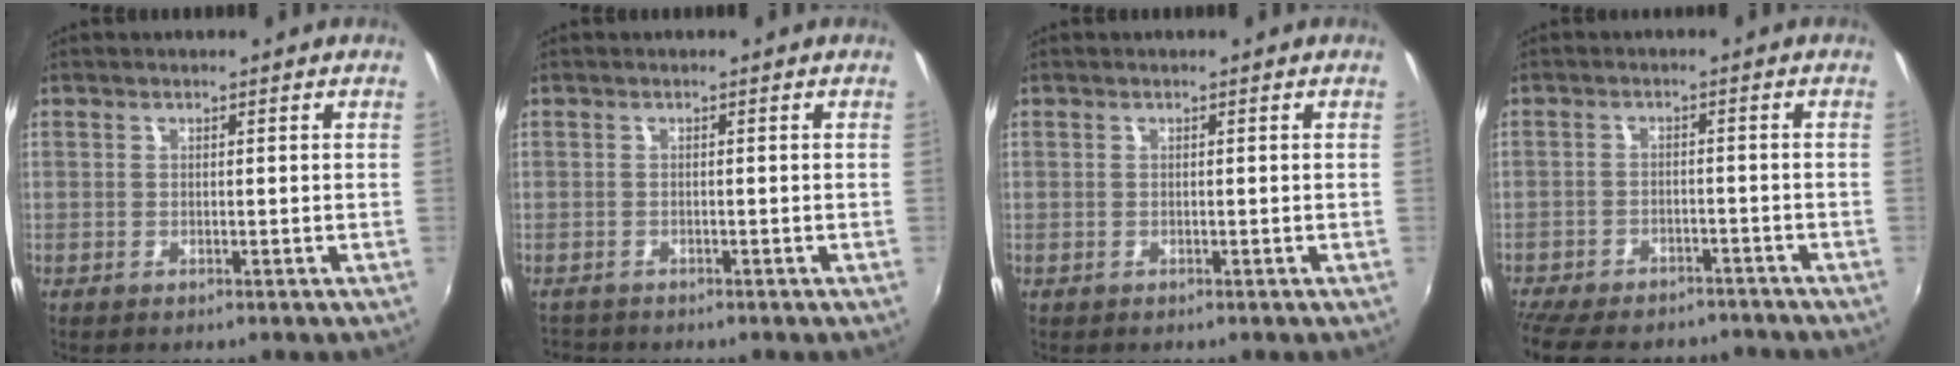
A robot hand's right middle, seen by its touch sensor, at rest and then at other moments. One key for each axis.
{"total": 1.8, "fx": -1.6, "fy": 0.8, "fz": 0.2, "tx": -0.008, "ty": -0.007, "tz": -0.028}
{"total": 0.0}
{"total": 15.6, "fx": -13.0, "fy": 6.1, "fz": 6.3, "tx": -0.152, "ty": -0.019, "tz": -0.189}